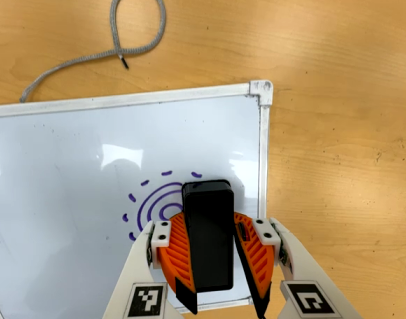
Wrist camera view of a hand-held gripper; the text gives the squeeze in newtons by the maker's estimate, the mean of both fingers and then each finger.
{"total": 12.5, "left": 14.2, "right": 10.8}